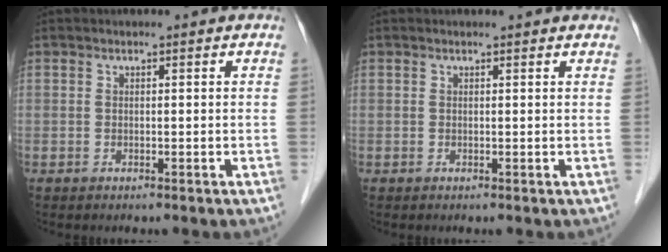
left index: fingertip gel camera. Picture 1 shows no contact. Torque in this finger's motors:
{"motor_torque": [0.02, -0.10, -0.27, -0.02]}